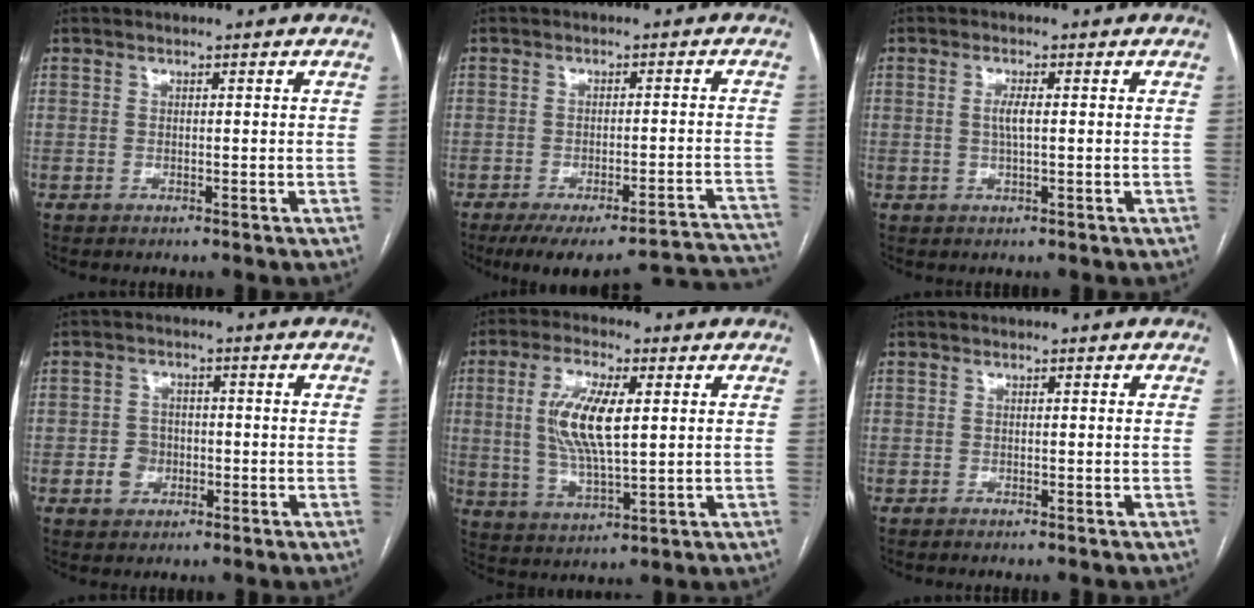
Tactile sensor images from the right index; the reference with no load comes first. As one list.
[{"total": 20.5, "force": [-19.4, 1.7, 6.4], "torque": [-0.019, 0.001, -0.238]}, {"total": 2.3, "force": [0.1, 0.2, 2.3], "torque": [-0.048, -0.001, 0.003]}, {"total": 3.6, "force": [-1.2, 3.1, 1.5], "torque": [-0.024, 0.008, -0.014]}, {"total": 10.5, "force": [2.0, 2.8, 9.9], "torque": [-0.205, 0.001, 0.041]}, {"total": 1.2, "force": [-1.0, -0.1, 0.5], "torque": [-0.005, 0.001, -0.013]}]